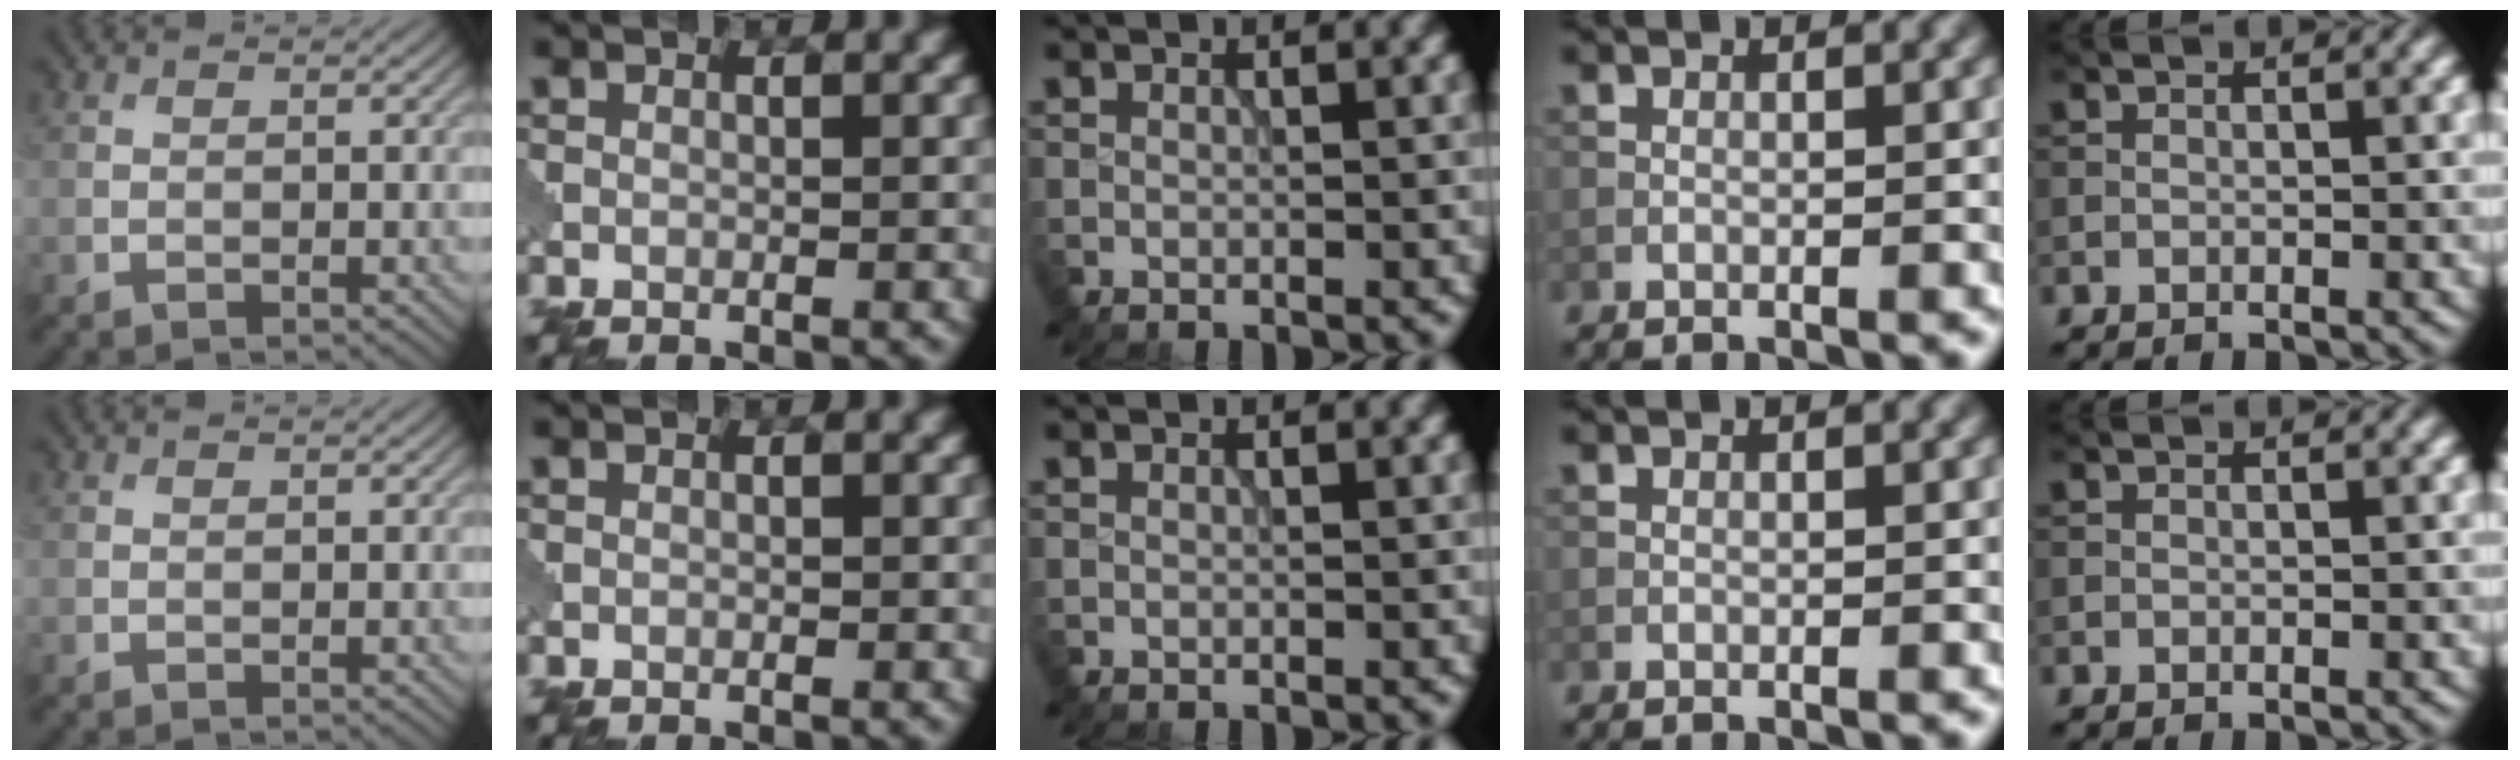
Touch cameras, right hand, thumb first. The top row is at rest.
{}